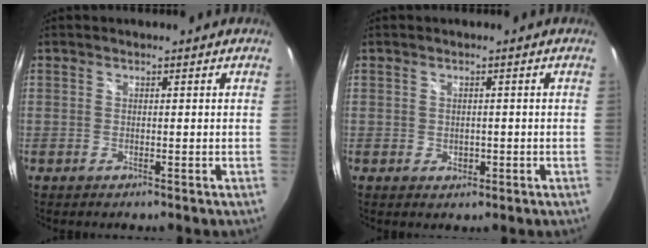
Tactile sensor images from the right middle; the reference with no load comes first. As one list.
[{"total": 1.8, "force": [-0.3, 1.5, 0.8], "torque": [-0.009, -0.002, -0.004]}]